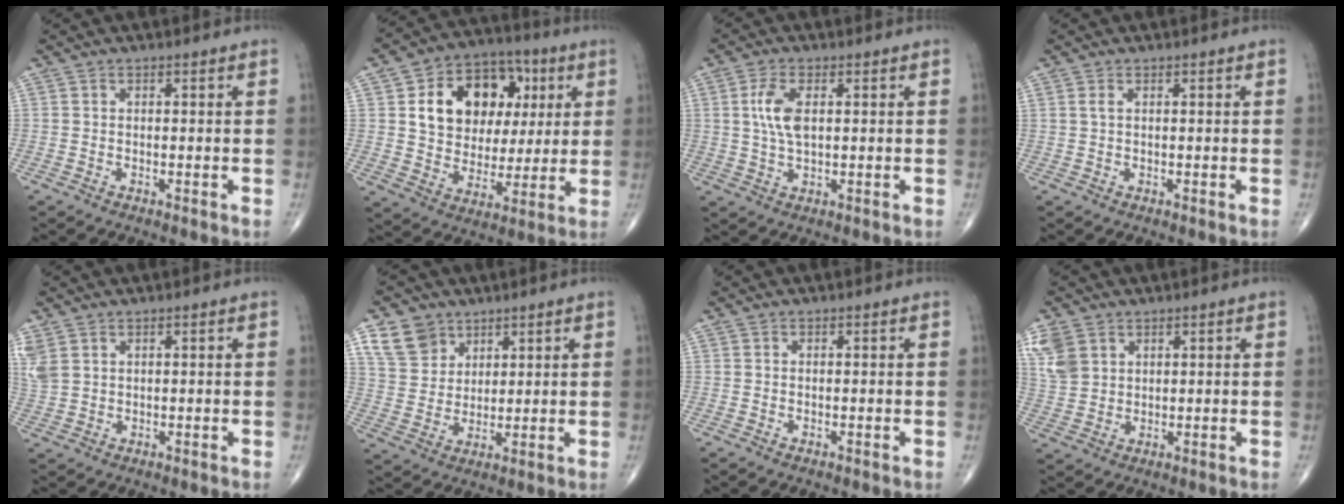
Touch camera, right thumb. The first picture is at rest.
{"total": 20.4, "force": [5.1, 15.0, 12.8], "torque": [-0.163, 0.009, 0.089]}
{"total": 5.9, "force": [1.2, 2.8, 5.1], "torque": [-0.110, -0.002, 0.022]}
{"total": 0.9, "force": [0.4, 0.3, 0.7], "torque": [-0.016, 0.008, 0.009]}
{"total": 4.4, "force": [2.3, 2.8, 2.5], "torque": [-0.069, 0.003, 0.059]}
{"total": 8.3, "force": [4.9, 6.1, 2.5], "torque": [-0.027, -0.023, 0.102]}
{"total": 0.0}
{"total": 6.8, "force": [3.4, 4.9, 3.3], "torque": [-0.063, -0.004, 0.080]}